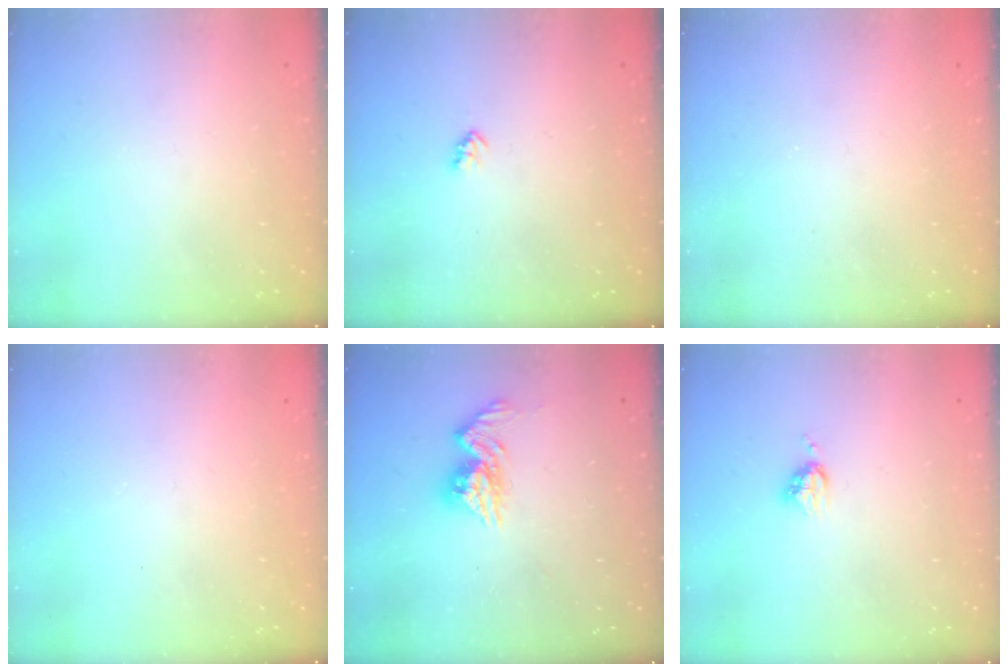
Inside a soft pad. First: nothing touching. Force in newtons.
{"total": 2.4, "press": 2.4, "slide": 0.4}
{"total": 0.0}
{"total": 0.0}
{"total": 11.0, "press": 11.0, "slide": 1.0}
{"total": 3.7, "press": 3.7, "slide": 0.5}